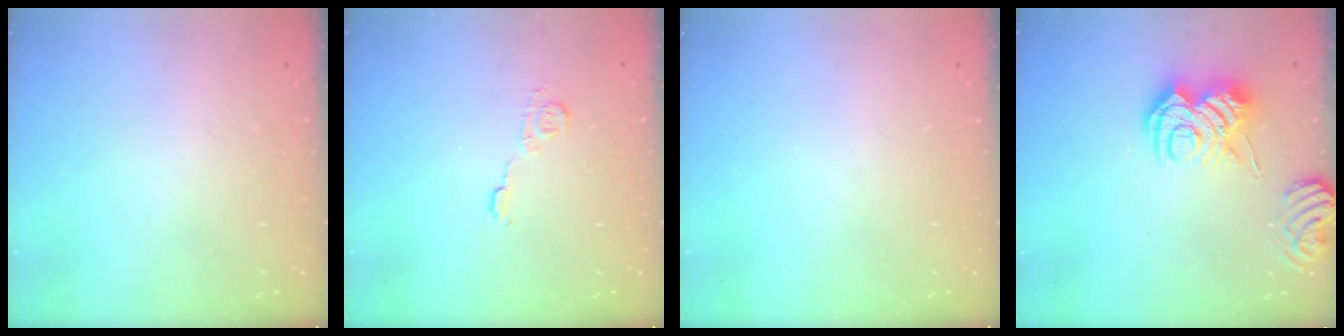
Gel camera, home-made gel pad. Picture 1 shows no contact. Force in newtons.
{"total": 7.5, "press": 7.4, "slide": 0.6}
{"total": 0.0}
{"total": 10.1, "press": 10.1, "slide": 1.0}